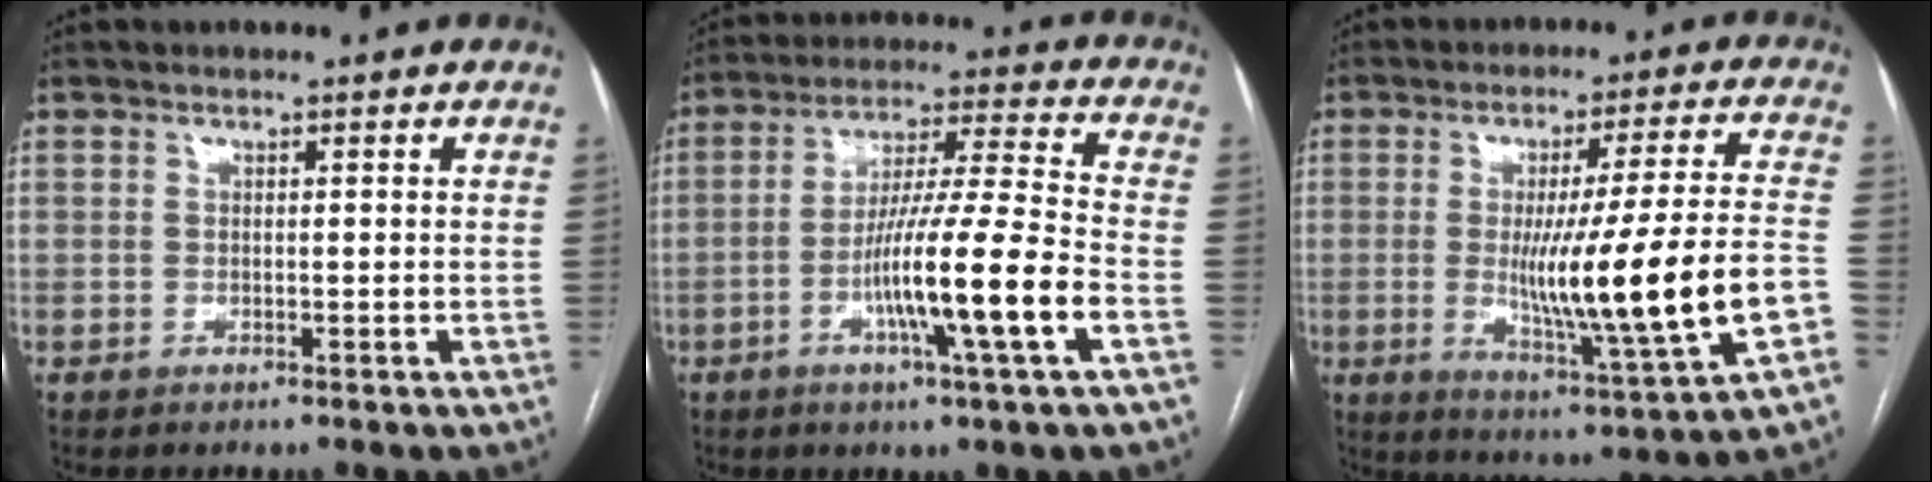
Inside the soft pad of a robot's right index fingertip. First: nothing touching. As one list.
[{"total": 14.7, "force": [-4.9, -1.0, 13.8], "torque": [-0.246, -0.008, -0.090]}, {"total": 18.5, "force": [-3.5, -0.5, 18.1], "torque": [-0.285, -0.017, -0.049]}]